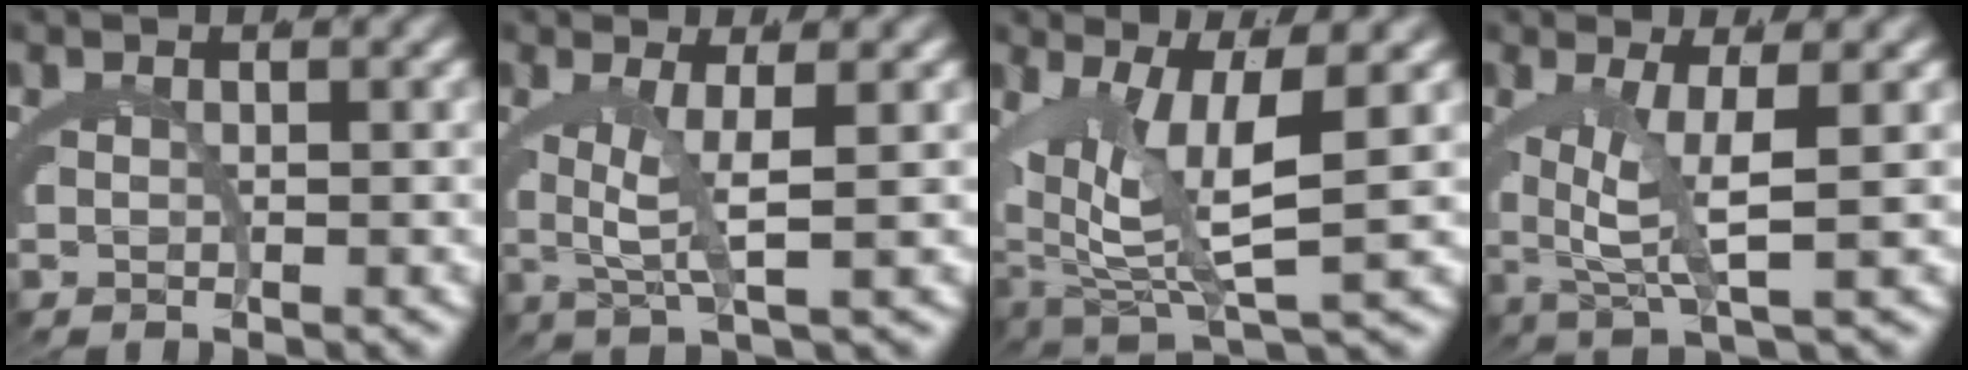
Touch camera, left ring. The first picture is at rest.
{"total": 3.2, "force": [0.2, -0.7, 3.1], "torque": [-0.048, 0.001, 0.005]}
{"total": 5.4, "force": [0.0, 1.5, 5.2], "torque": [-0.084, -0.017, 0.006]}
{"total": 4.0, "force": [0.1, 0.1, 4.0], "torque": [-0.064, -0.002, 0.004]}